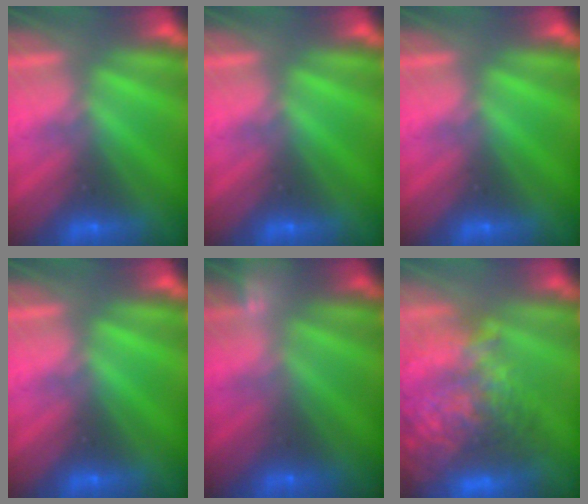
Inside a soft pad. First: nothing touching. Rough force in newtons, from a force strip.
{"total": 0.0}
{"total": 0.0}
{"total": 0.0}
{"total": 2.1}
{"total": 11.6}